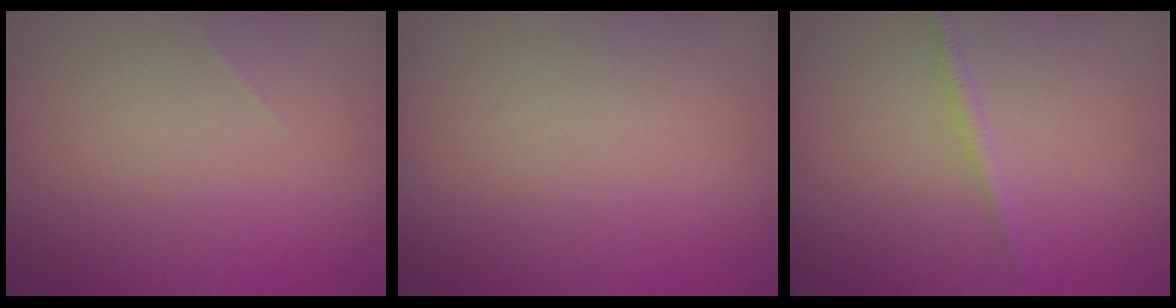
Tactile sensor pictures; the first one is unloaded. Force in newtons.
{"total": 0.0}
{"total": 1.0, "press": 1.0, "slide": 0.1}